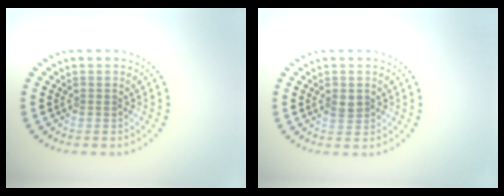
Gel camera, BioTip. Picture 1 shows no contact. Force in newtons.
{"total": 1.3, "press": 1.3, "slide": 0.2}